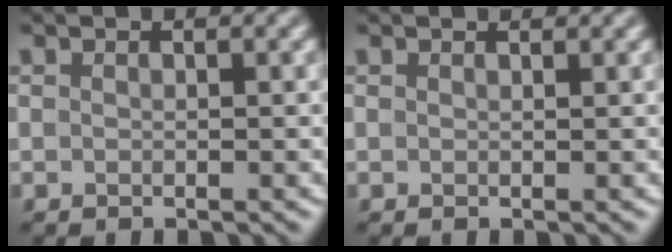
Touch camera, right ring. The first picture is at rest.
{"total": 0.9, "force": [0.9, 0.0, 0.1], "torque": [-0.004, -0.003, 0.010]}